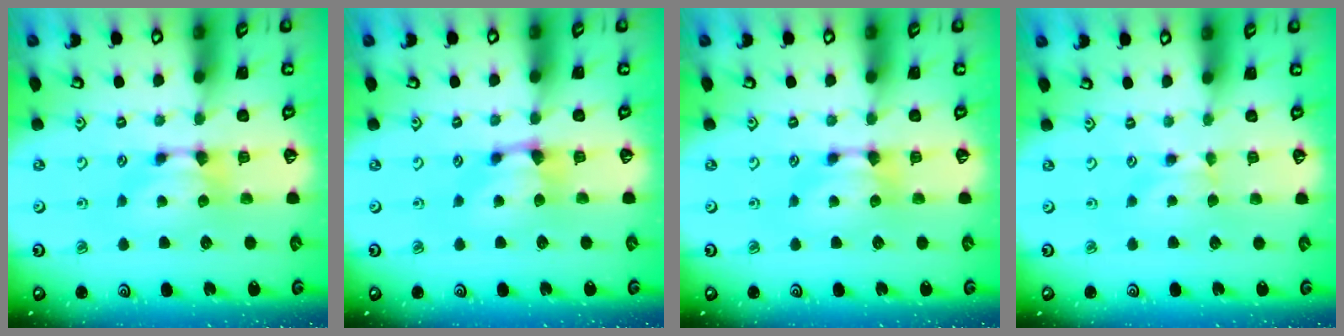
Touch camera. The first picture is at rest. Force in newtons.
{"total": 2.0, "press": 1.9, "slide": 0.7}
{"total": 0.0}
{"total": 0.9, "press": 0.8, "slide": 0.5}